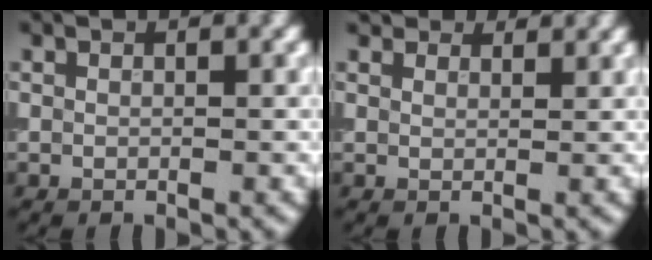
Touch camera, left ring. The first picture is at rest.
{"total": 4.2, "force": [3.6, 1.7, 1.3], "torque": [-0.031, -0.002, 0.051]}